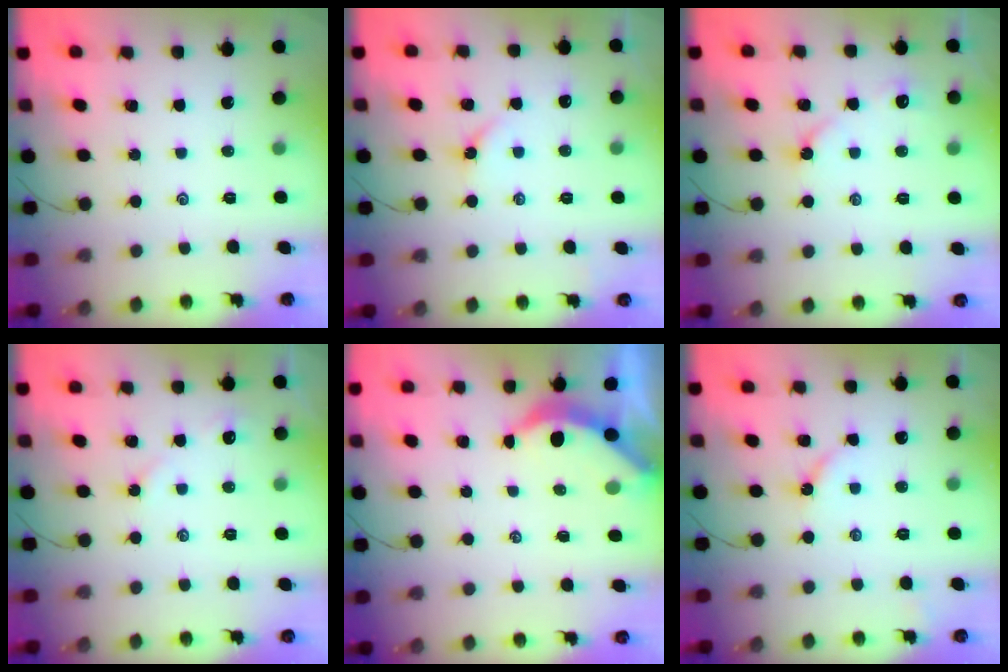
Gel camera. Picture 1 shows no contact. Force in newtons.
{"total": 4.0, "press": 3.9, "slide": 0.5}
{"total": 3.8, "press": 3.7, "slide": 0.5}
{"total": 4.2, "press": 4.2, "slide": 0.7}
{"total": 3.8, "press": 3.7, "slide": 0.5}
{"total": 3.8, "press": 3.7, "slide": 0.4}